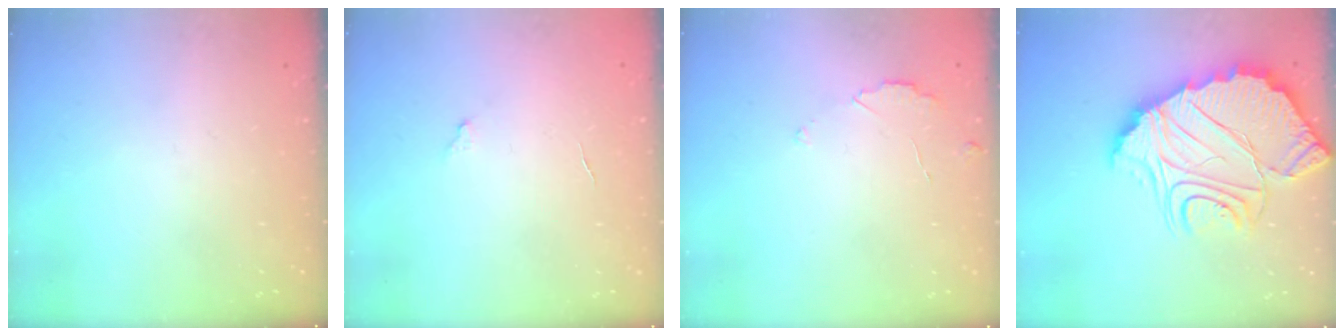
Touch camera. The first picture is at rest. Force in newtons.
{"total": 3.0, "press": 3.0, "slide": 0.3}
{"total": 2.7, "press": 2.6, "slide": 0.3}
{"total": 19.3, "press": 19.2, "slide": 1.7}